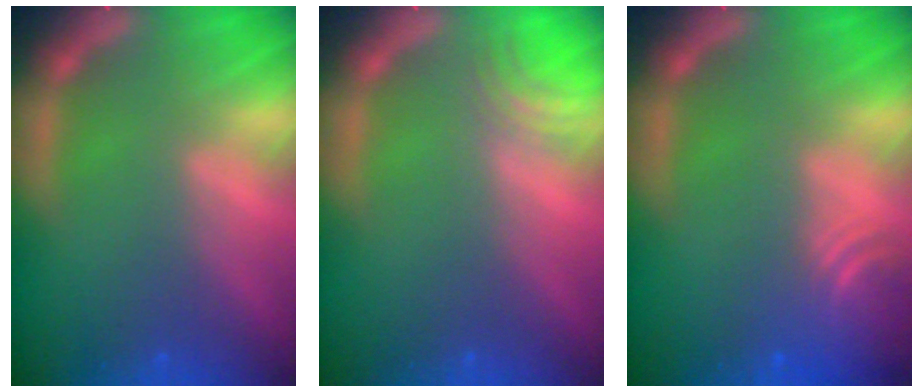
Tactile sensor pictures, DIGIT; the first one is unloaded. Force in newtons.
{"total": 2.5}
{"total": 4.5}